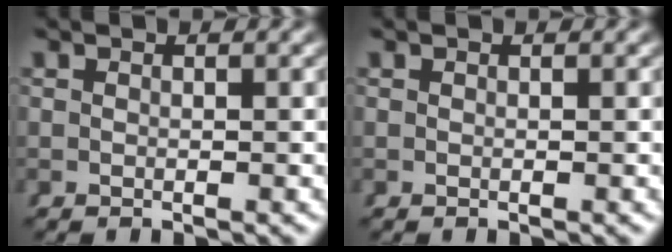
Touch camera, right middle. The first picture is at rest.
{"total": 0.0}